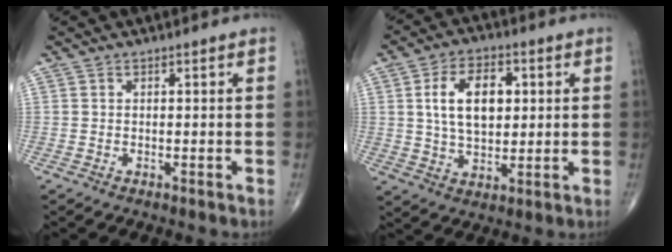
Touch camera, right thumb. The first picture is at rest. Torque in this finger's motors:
{"motor_torque": [0.58, 2.82, 1.33, 0.42, 0.29]}